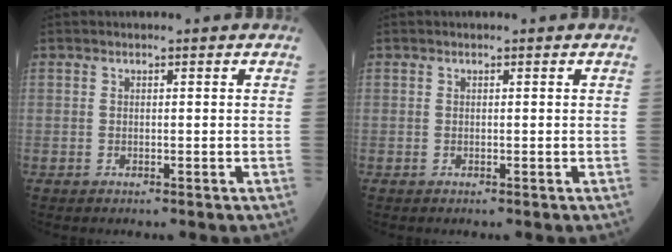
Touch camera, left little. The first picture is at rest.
{"total": 0.0}